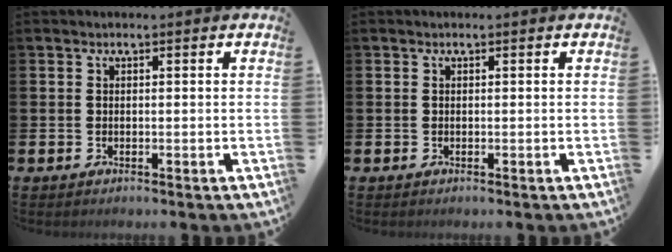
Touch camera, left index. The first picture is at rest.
{"total": 0.0}